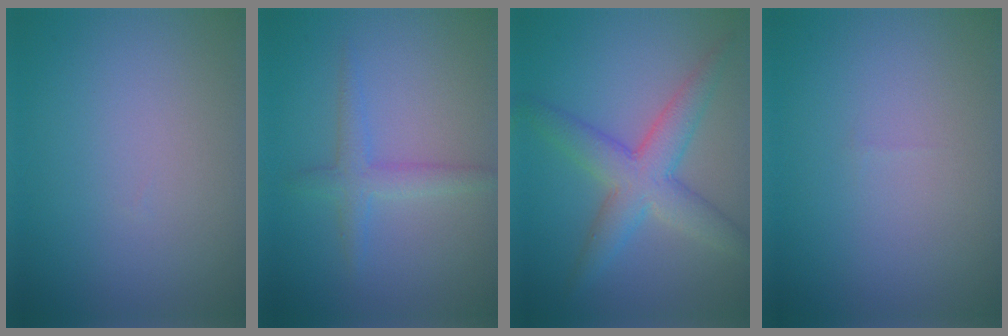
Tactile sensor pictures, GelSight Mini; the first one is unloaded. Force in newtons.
{"total": 2.2, "press": 2.2, "slide": 0.0}
{"total": 5.2, "press": 5.2, "slide": 0.2}
{"total": 0.0}